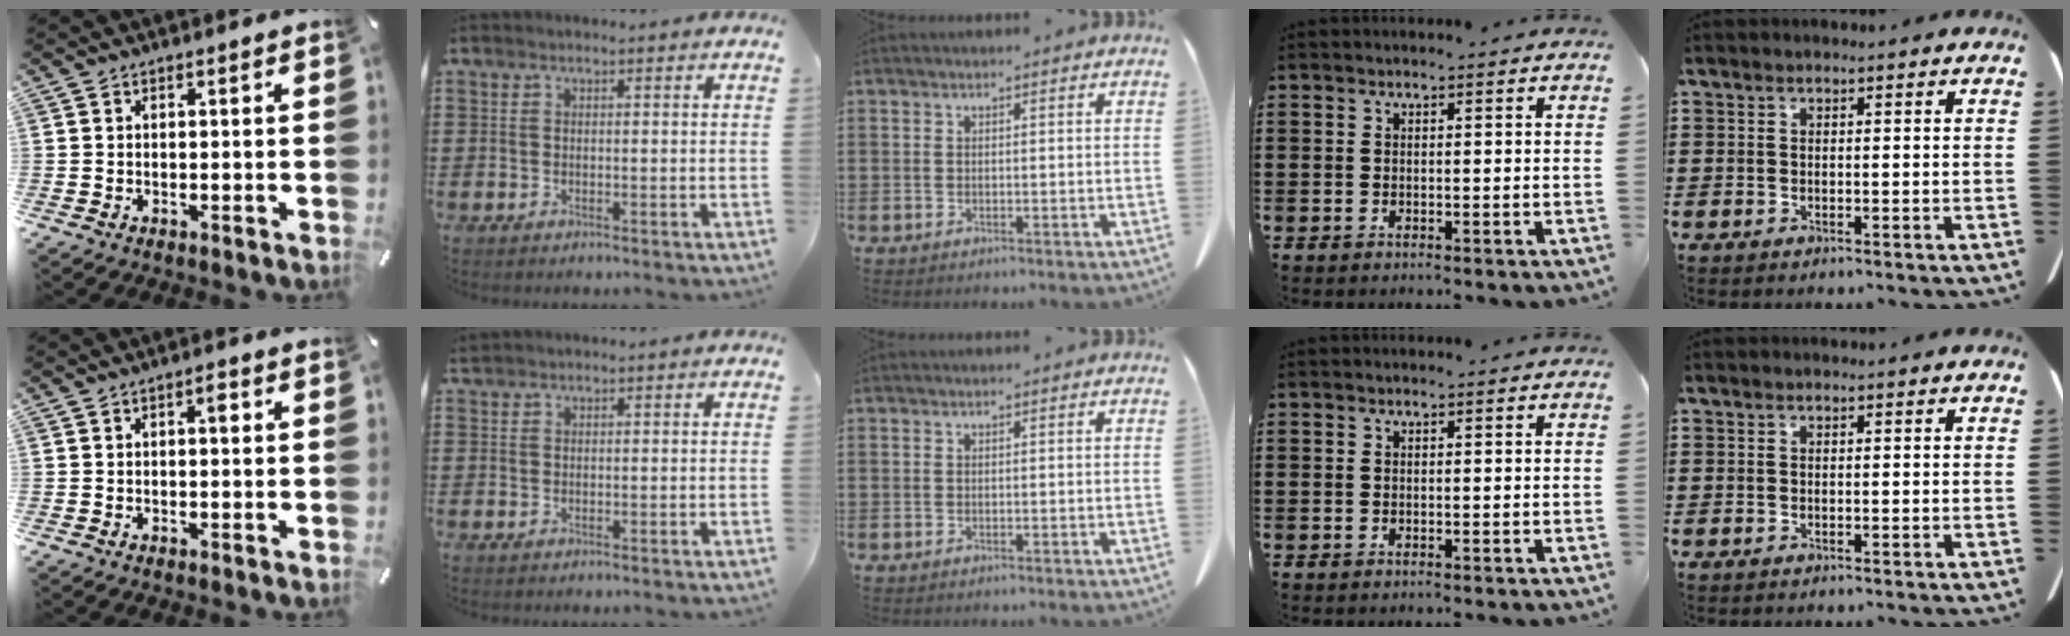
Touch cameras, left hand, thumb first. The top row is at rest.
{"thumb": {"total": 1.9, "force": [0.2, 0.7, 1.7], "torque": [-0.036, 0.009, 0.001]}, "index": {"total": 0.6, "force": [0.6, 0.2, 0.1], "torque": [-0.005, 0.000, 0.012]}}